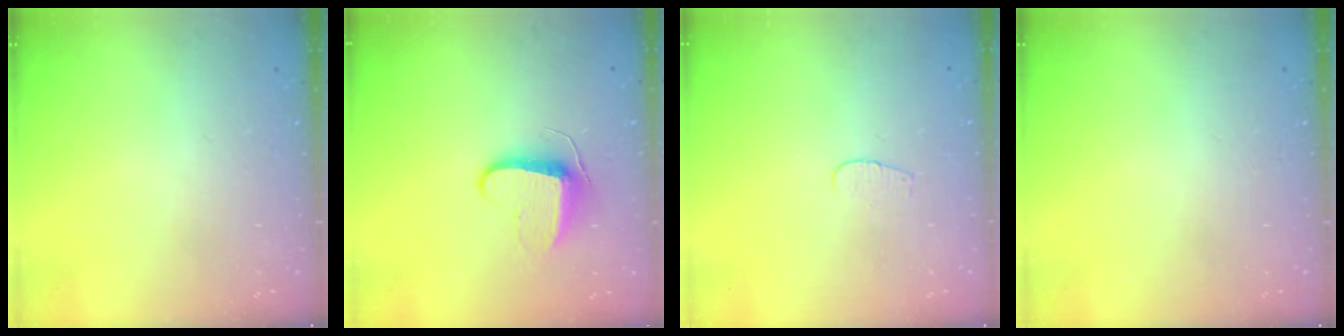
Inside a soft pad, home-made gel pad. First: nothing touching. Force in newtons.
{"total": 9.5, "press": 9.5, "slide": 0.2}
{"total": 3.2, "press": 3.2, "slide": 0.3}
{"total": 0.0}